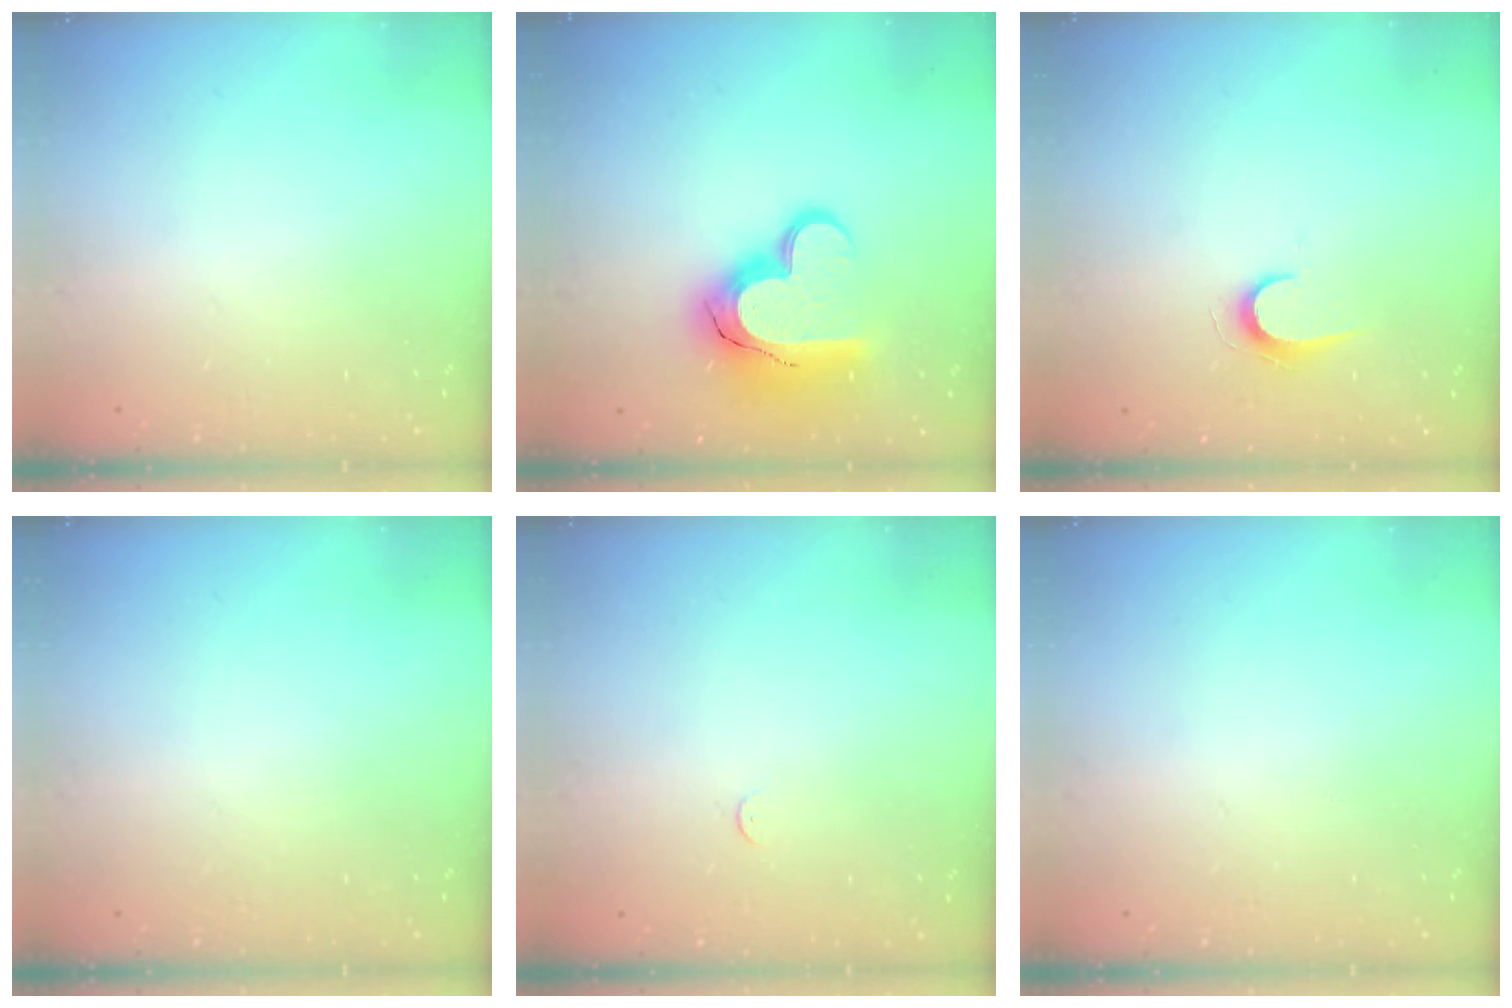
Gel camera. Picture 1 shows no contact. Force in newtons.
{"total": 16.9, "press": 16.9, "slide": 1.3}
{"total": 5.9, "press": 5.9, "slide": 0.6}
{"total": 0.0}
{"total": 2.3, "press": 2.3, "slide": 0.3}
{"total": 0.0}